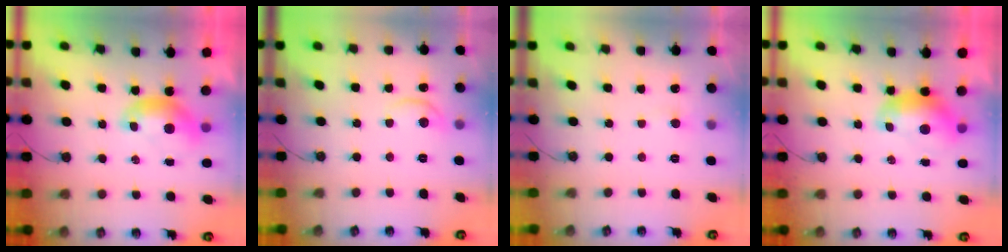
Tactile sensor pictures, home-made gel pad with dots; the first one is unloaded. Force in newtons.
{"total": 3.0, "press": 2.9, "slide": 0.5}
{"total": 1.0, "press": 0.9, "slide": 0.5}
{"total": 1.4, "press": 0.8, "slide": 1.1}